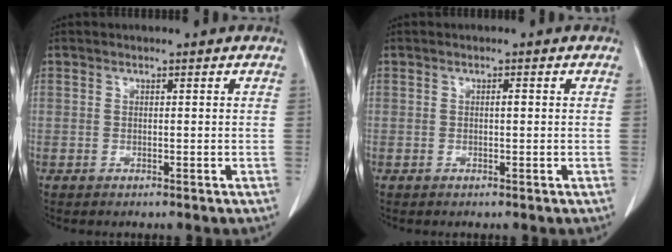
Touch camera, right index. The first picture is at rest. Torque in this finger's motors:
{"motor_torque": [0.26, 0.15, 0.01, 0.01]}